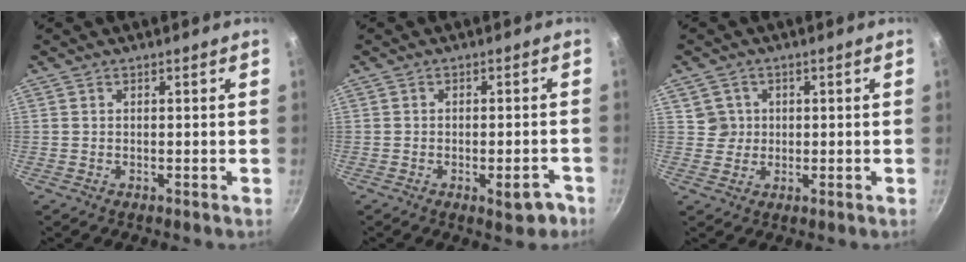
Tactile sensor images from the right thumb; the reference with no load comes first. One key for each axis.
{"total": 5.1, "fx": -2.5, "fy": 2.2, "fz": 3.8, "tx": -0.031, "ty": 0.020, "tz": -0.027}
{"total": 3.5, "fx": 0.7, "fy": 3.5, "fz": 0.3, "tx": 0.019, "ty": 0.010, "tz": 0.010}